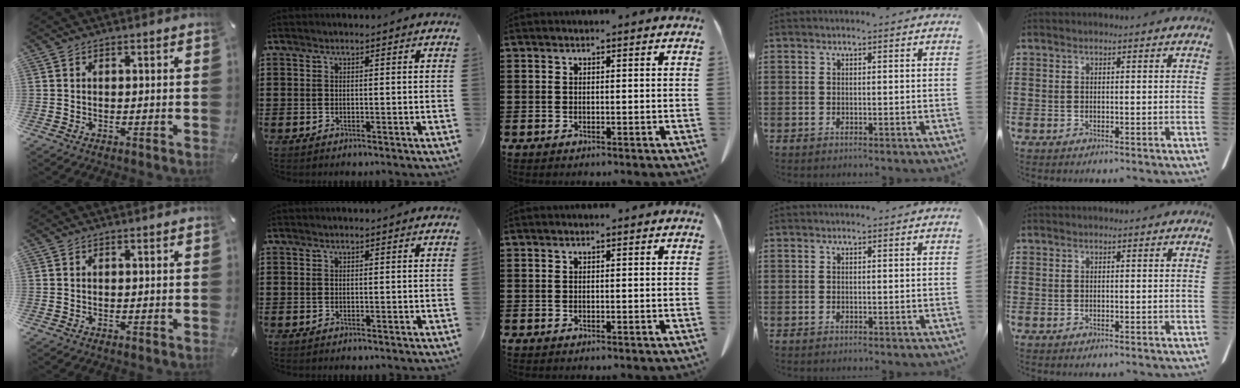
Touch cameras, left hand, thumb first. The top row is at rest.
{}